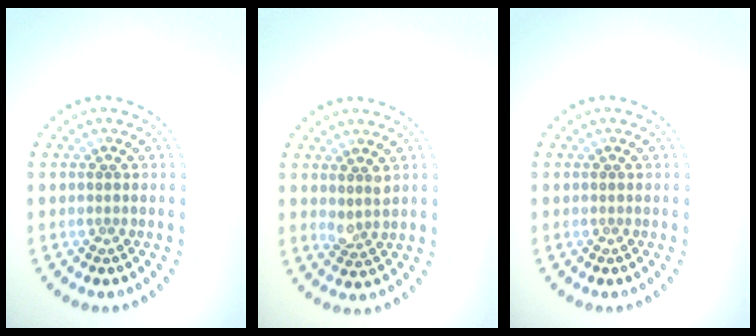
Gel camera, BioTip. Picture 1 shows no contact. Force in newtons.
{"total": 1.7, "press": 1.5, "slide": 0.8}
{"total": 0.0}